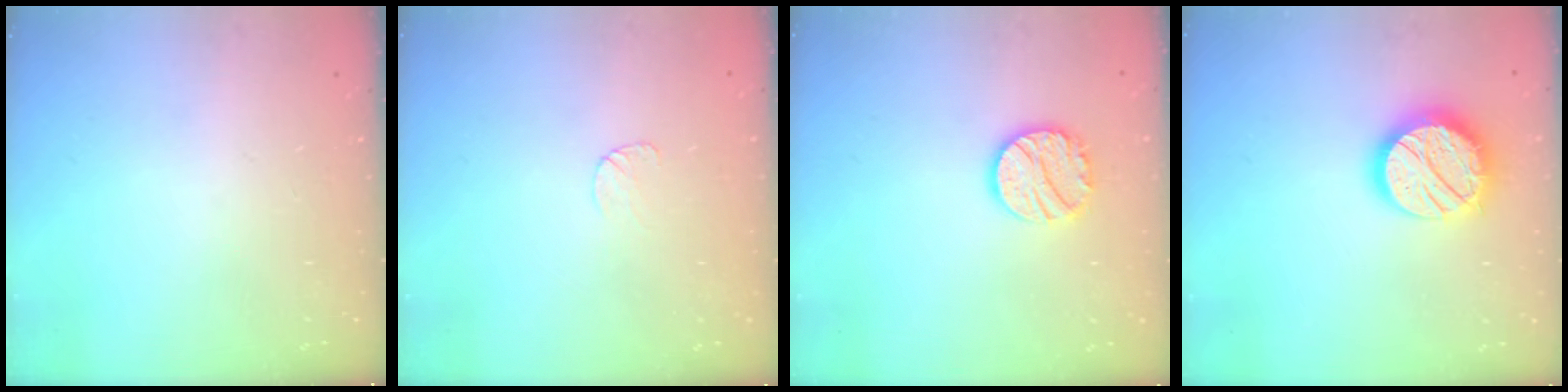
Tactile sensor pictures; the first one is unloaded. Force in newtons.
{"total": 3.8, "press": 3.8, "slide": 0.4}
{"total": 12.3, "press": 12.2, "slide": 1.0}
{"total": 16.9, "press": 16.8, "slide": 1.4}